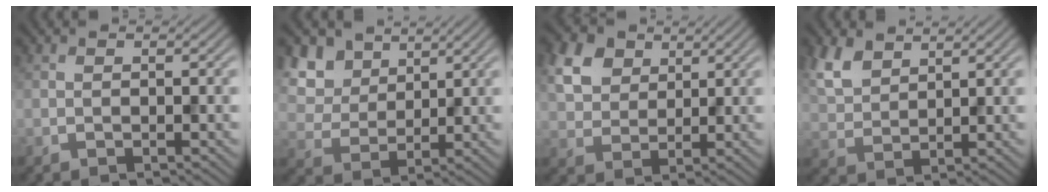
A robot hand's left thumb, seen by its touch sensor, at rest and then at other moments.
{"total": 7.8, "force": [4.3, 5.3, 3.6], "torque": [-0.124, -0.003, 0.089]}
{"total": 7.0, "force": [3.3, 4.9, 3.6], "torque": [-0.106, 0.009, 0.061]}
{"total": 5.9, "force": [3.8, 3.1, 3.3], "torque": [-0.088, 0.004, 0.083]}